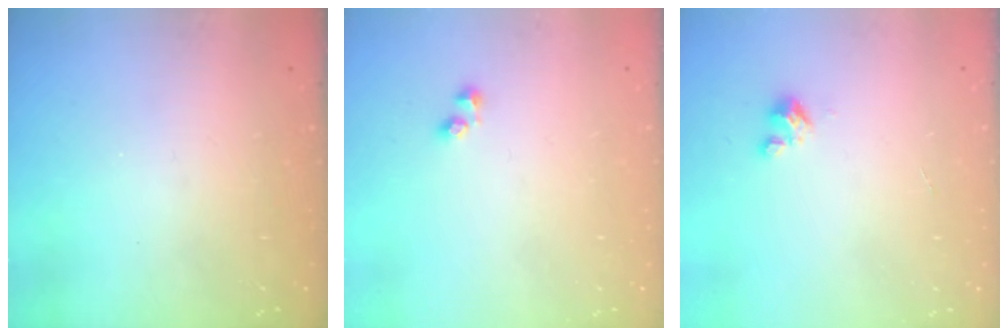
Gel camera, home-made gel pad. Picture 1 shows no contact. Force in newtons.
{"total": 2.1, "press": 1.9, "slide": 0.9}
{"total": 2.9, "press": 2.9, "slide": 0.2}